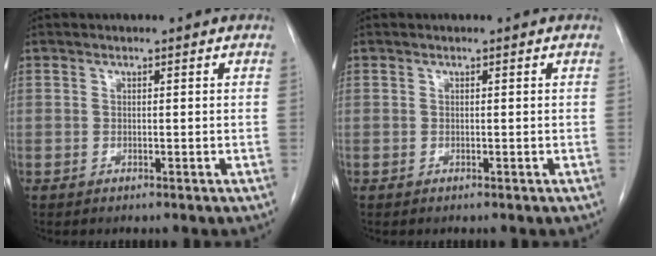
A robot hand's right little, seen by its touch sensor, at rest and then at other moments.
{"total": 0.0}